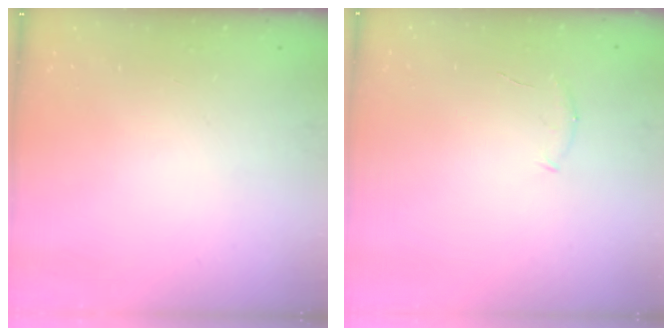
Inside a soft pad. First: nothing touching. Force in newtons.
{"total": 5.5, "press": 5.4, "slide": 1.3}